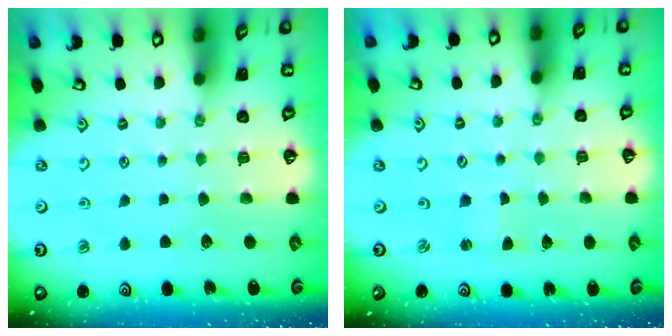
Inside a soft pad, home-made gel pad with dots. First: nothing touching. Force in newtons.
{"total": 0.0}